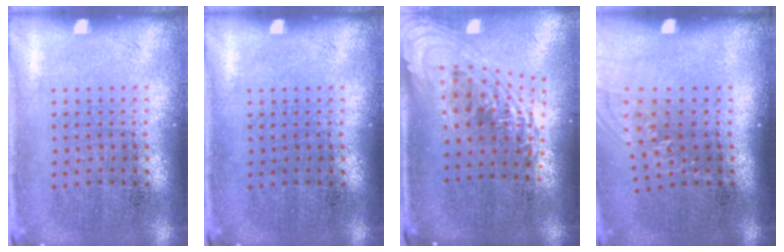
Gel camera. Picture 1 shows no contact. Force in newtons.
{"total": 0.0}
{"total": 2.2, "press": 1.6, "slide": 1.5}
{"total": 1.1, "press": 0.9, "slide": 0.5}